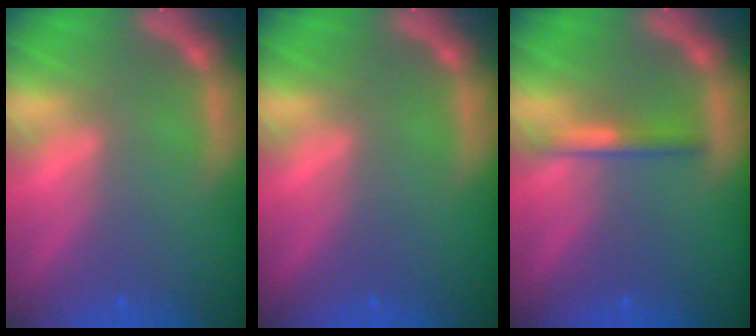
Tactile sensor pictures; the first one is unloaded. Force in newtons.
{"total": 0.0}
{"total": 1.9}